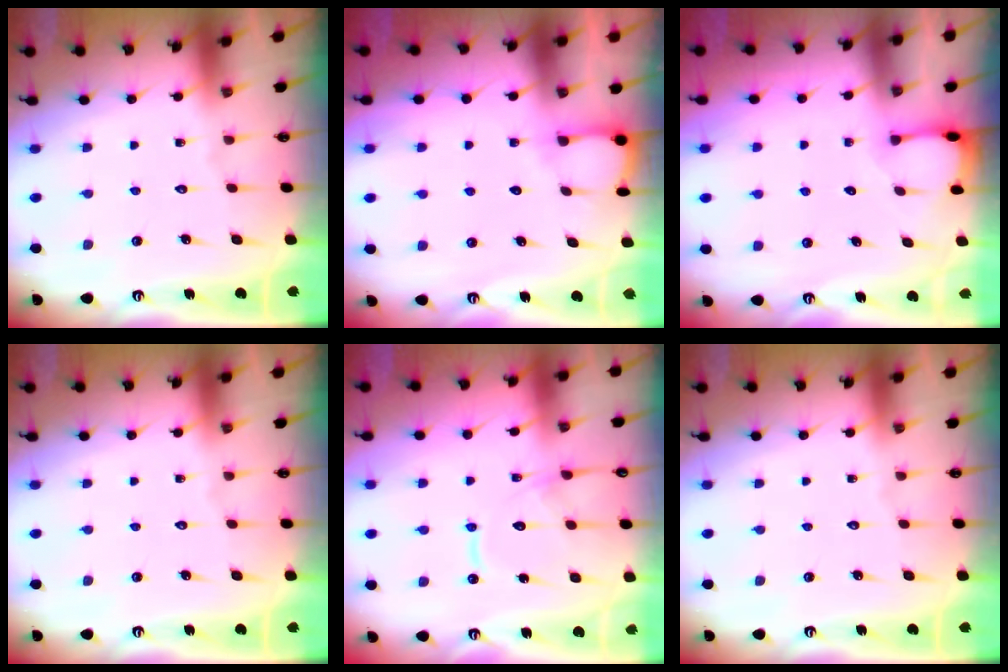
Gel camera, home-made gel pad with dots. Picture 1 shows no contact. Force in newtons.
{"total": 3.6, "press": 3.6, "slide": 0.2}
{"total": 2.0, "press": 2.0, "slide": 0.3}
{"total": 0.0}
{"total": 12.7, "press": 12.7, "slide": 1.3}
{"total": 0.0}